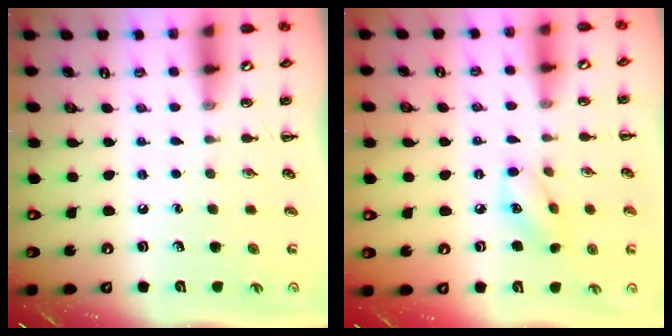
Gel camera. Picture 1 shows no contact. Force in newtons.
{"total": 6.8, "press": 6.8, "slide": 0.7}